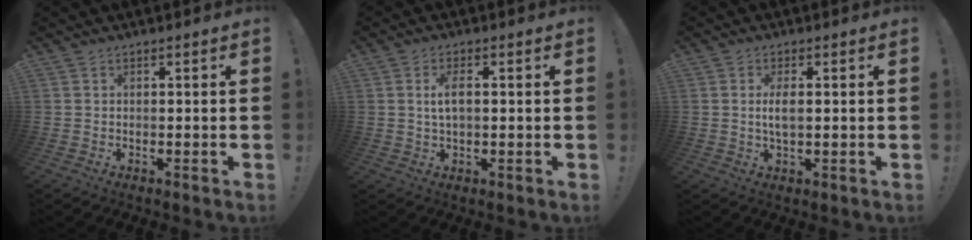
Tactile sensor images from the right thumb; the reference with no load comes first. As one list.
[{"total": 4.3, "force": [0.7, 1.8, 3.8], "torque": [-0.060, 0.000, 0.008]}, {"total": 3.9, "force": [0.3, 1.4, 3.7], "torque": [-0.062, -0.006, 0.000]}]